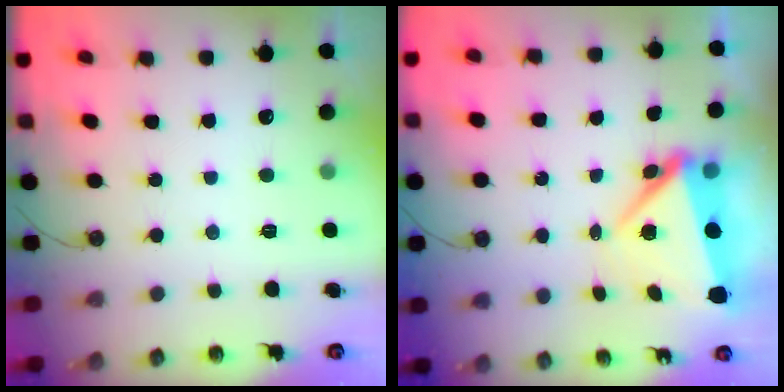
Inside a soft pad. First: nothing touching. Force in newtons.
{"total": 7.2, "press": 6.7, "slide": 2.7}